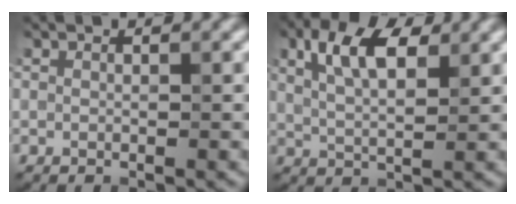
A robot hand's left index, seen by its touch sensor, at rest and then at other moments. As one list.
[{"total": 5.5, "force": [2.3, 2.3, 4.4], "torque": [-0.086, 0.008, 0.038]}]